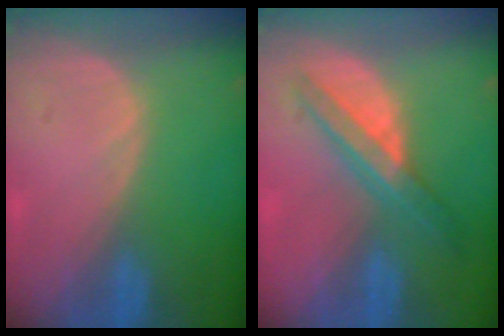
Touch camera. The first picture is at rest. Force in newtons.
{"total": 7.1, "press": 6.0, "slide": 3.7}